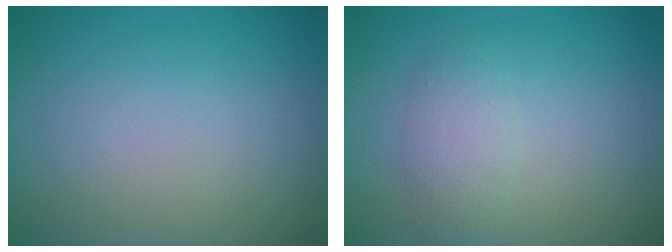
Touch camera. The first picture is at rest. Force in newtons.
{"total": 2.4, "press": 2.4, "slide": 0.0}